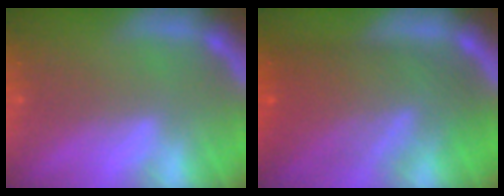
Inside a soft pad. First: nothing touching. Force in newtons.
{"total": 9.5}